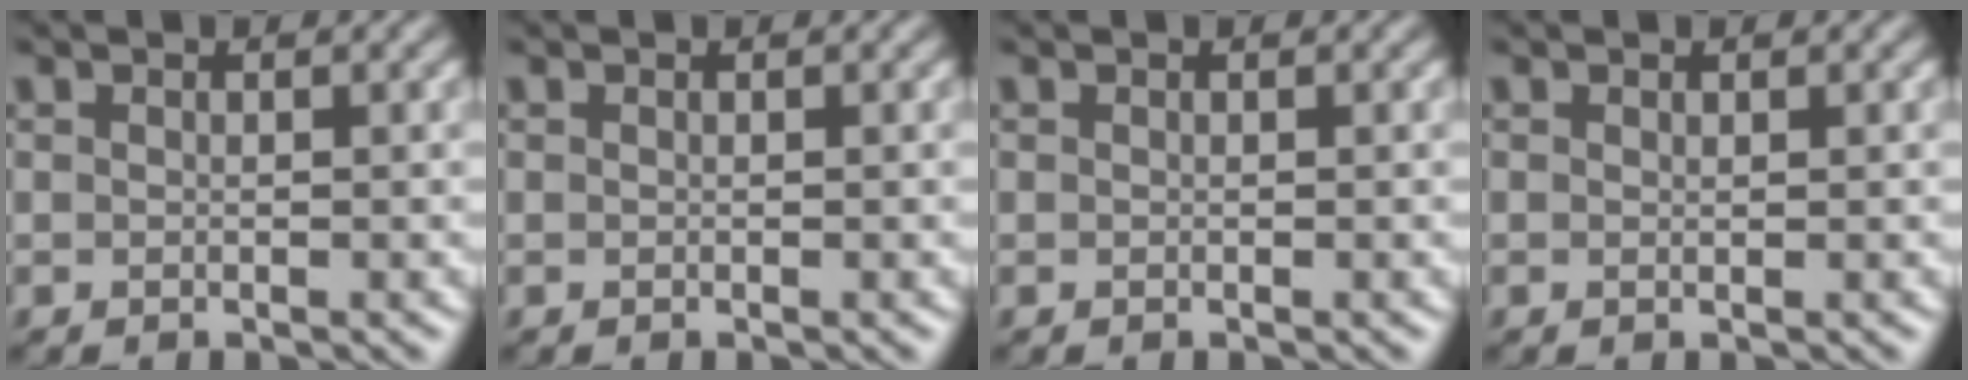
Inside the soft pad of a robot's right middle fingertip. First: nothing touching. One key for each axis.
{"total": 0.0}
{"total": 0.0}
{"total": 0.0}